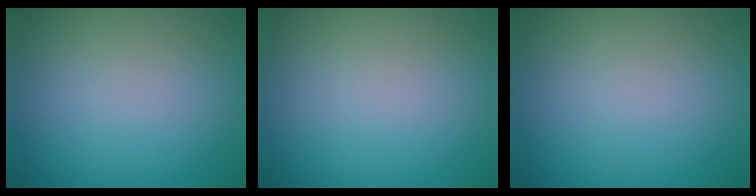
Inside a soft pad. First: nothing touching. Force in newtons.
{"total": 0.0}
{"total": 0.0}